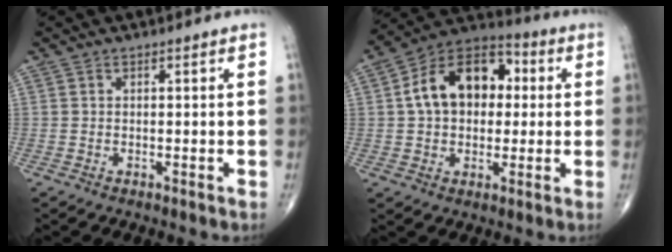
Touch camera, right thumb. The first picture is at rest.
{"total": 16.1, "force": [2.2, 11.0, 11.5], "torque": [-0.157, 0.028, 0.026]}